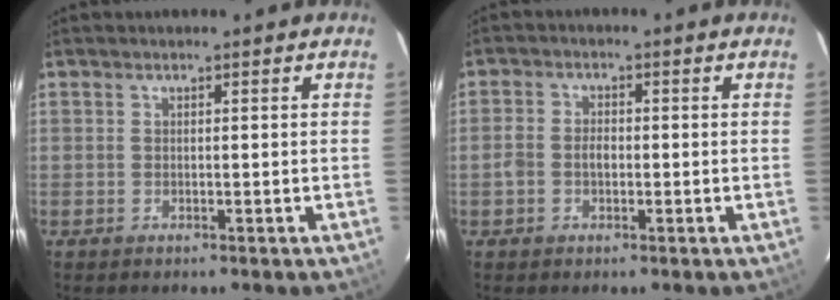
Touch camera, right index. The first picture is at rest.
{"total": 3.4, "force": [-1.0, 2.3, 2.2], "torque": [-0.043, 0.006, -0.020]}